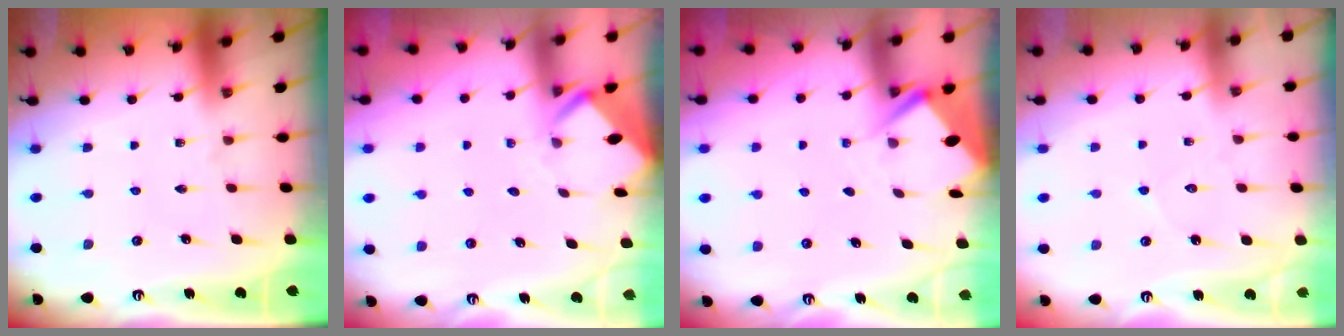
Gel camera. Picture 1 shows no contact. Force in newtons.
{"total": 3.0, "press": 3.0, "slide": 0.1}
{"total": 2.9, "press": 2.8, "slide": 0.4}
{"total": 3.9, "press": 3.9, "slide": 0.3}